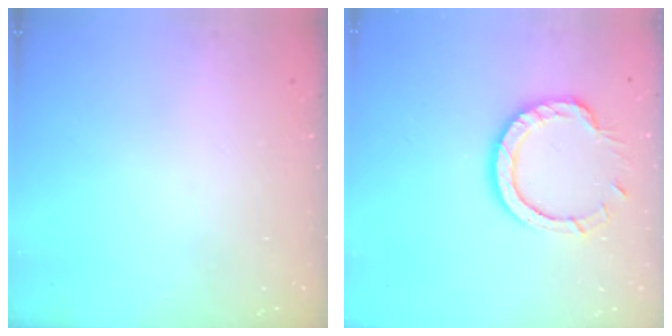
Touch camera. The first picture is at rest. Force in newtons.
{"total": 10.8, "press": 10.7, "slide": 1.3}